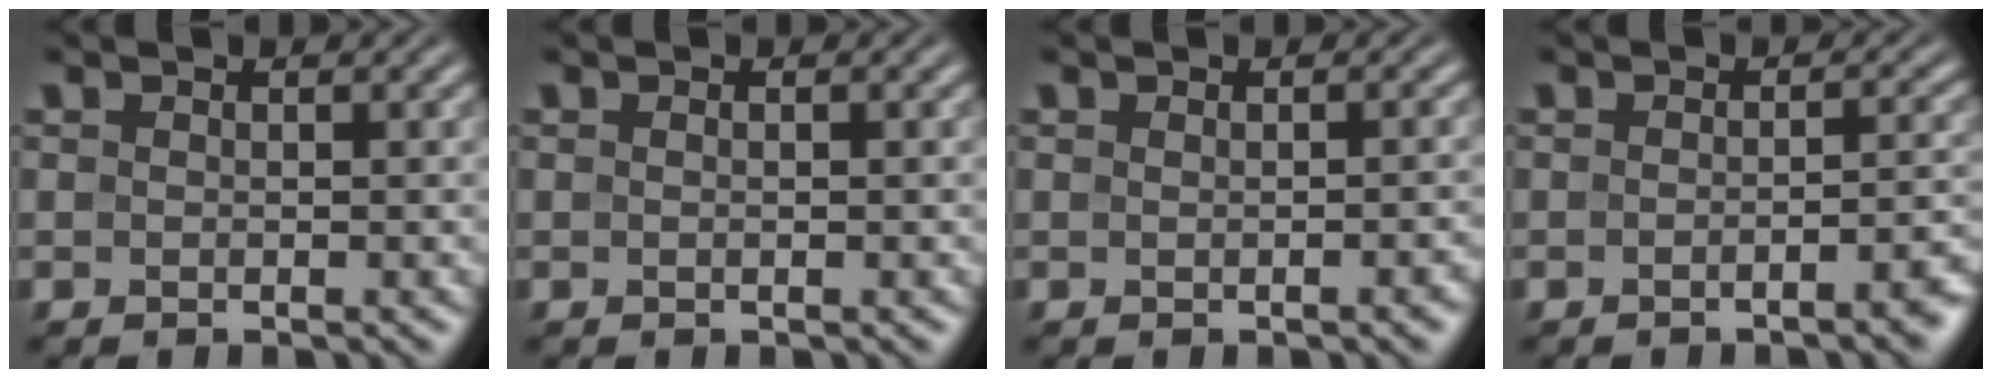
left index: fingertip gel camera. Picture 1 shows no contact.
{"total": 0.6, "force": [0.1, 0.1, 0.6], "torque": [-0.009, -0.004, 0.000]}
{"total": 1.9, "force": [-0.1, 0.7, 1.8], "torque": [-0.009, 0.002, 0.000]}
{"total": 3.5, "force": [-1.8, 1.0, 2.8], "torque": [-0.025, 0.005, -0.028]}